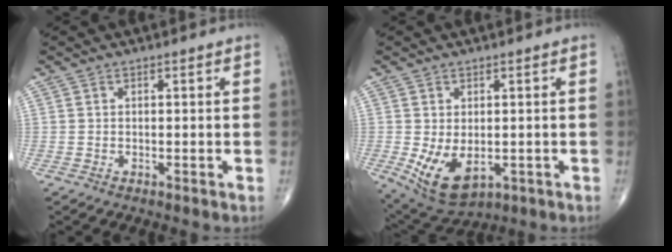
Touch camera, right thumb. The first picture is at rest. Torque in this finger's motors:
{"motor_torque": [-0.21, 0.43, 0.36, 0.01, 0.19]}